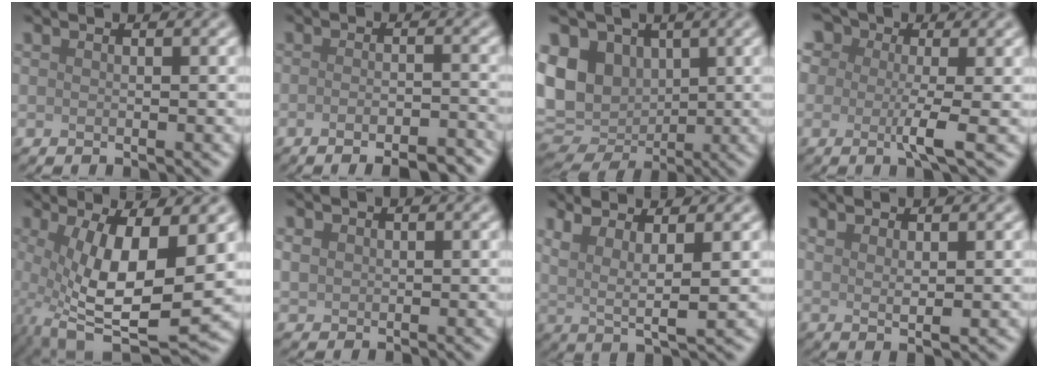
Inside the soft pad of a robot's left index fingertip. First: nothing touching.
{"total": 5.4, "force": [-3.4, 1.6, 3.8], "torque": [-0.046, 0.000, -0.037]}
{"total": 10.2, "force": [1.1, 8.2, 6.1], "torque": [-0.109, 0.005, 0.024]}
{"total": 4.8, "force": [0.5, 2.7, 3.9], "torque": [-0.071, 0.005, -0.008]}
{"total": 10.0, "force": [-0.4, 3.3, 9.4], "torque": [-0.185, -0.016, -0.004]}
{"total": 1.2, "force": [0.5, 1.0, 0.4], "torque": [-0.006, -0.001, 0.011]}
{"total": 4.1, "force": [2.1, 0.8, 3.4], "torque": [-0.070, -0.003, 0.043]}
{"total": 2.1, "force": [1.3, 0.5, 1.6], "torque": [-0.025, -0.003, 0.020]}